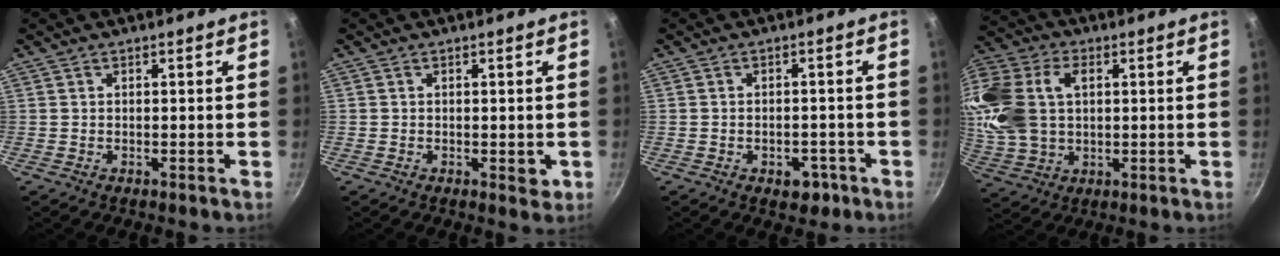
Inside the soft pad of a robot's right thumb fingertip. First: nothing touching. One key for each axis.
{"total": 1.9, "fx": -0.3, "fy": 1.2, "fz": 1.5, "tx": -0.018, "ty": -0.005, "tz": -0.004}
{"total": 4.3, "fx": -2.2, "fy": 2.7, "fz": 2.6, "tx": -0.016, "ty": 0.015, "tz": -0.020}
{"total": 20.5, "fx": 4.2, "fy": 14.4, "fz": 14.0, "tx": -0.313, "ty": 0.021, "tz": 0.080}